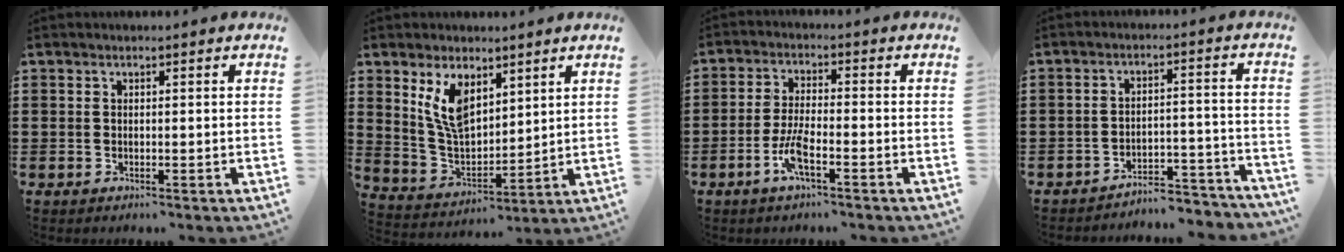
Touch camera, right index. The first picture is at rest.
{"total": 8.2, "force": [4.5, 4.2, 5.4], "torque": [-0.130, -0.008, 0.083]}
{"total": 5.2, "force": [-2.7, 1.0, 4.3], "torque": [-0.106, -0.010, -0.056]}
{"total": 4.9, "force": [-4.8, 0.7, 1.1], "torque": [-0.020, 0.010, -0.096]}